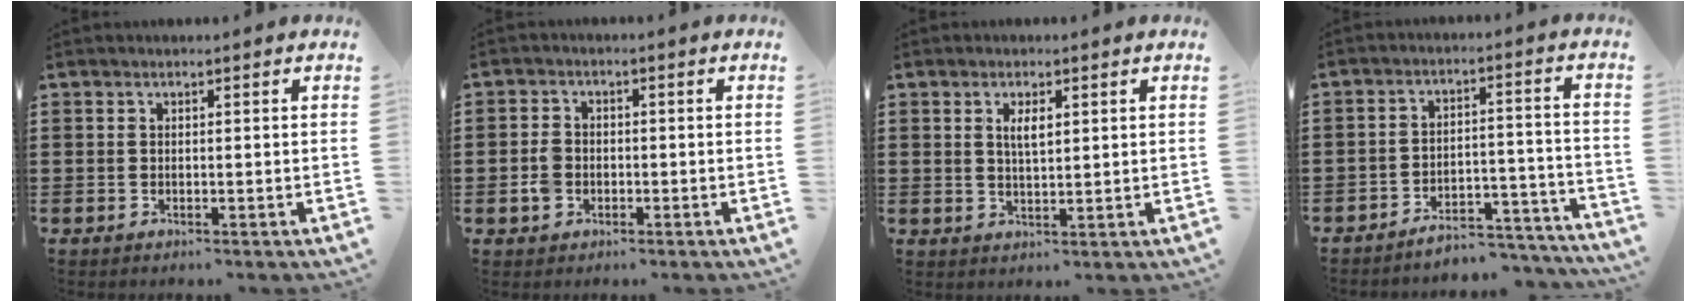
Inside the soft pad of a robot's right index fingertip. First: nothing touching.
{"total": 2.9, "force": [-0.9, 2.3, 1.6], "torque": [-0.047, -0.002, -0.020]}
{"total": 2.8, "force": [0.9, 0.9, 2.5], "torque": [-0.052, 0.003, 0.015]}
{"total": 4.9, "force": [-4.7, 0.9, 0.8], "torque": [-0.016, 0.010, -0.095]}